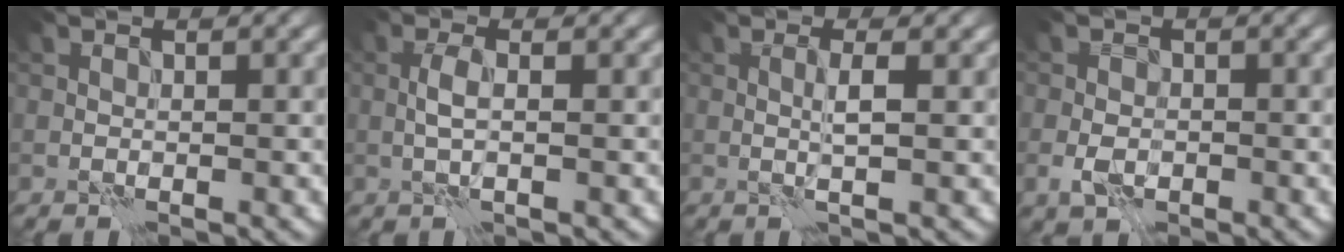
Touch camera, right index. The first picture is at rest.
{"total": 1.9, "force": [-0.2, 0.5, 1.8], "torque": [-0.040, 0.005, -0.005]}
{"total": 1.8, "force": [0.2, 0.2, 1.8], "torque": [-0.036, 0.004, 0.000]}
{"total": 2.7, "force": [-0.9, 1.9, 1.7], "torque": [-0.033, -0.003, -0.023]}